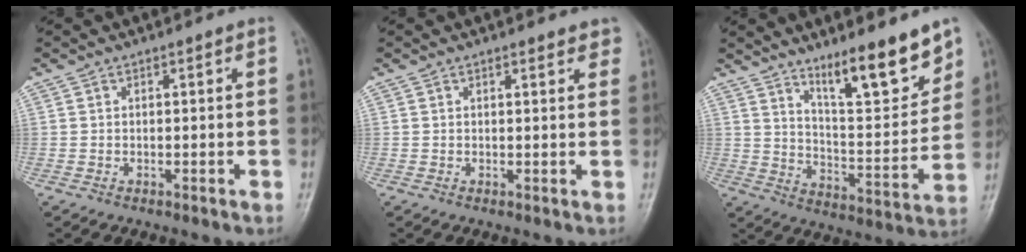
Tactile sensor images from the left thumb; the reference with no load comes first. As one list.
[{"total": 2.7, "force": [2.2, 0.9, 1.4], "torque": [0.000, -0.002, 0.020]}, {"total": 14.2, "force": [10.2, 3.0, 9.4], "torque": [-0.119, -0.078, 0.174]}]